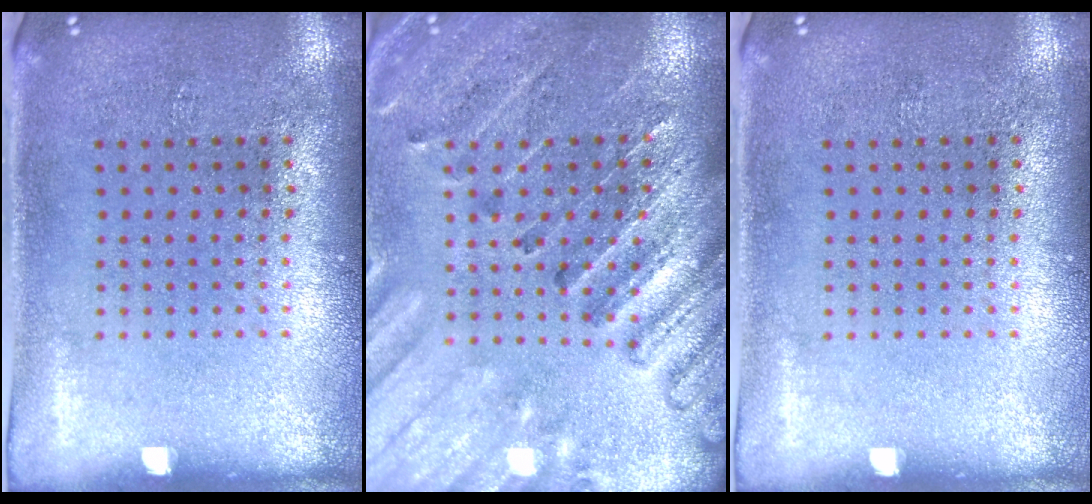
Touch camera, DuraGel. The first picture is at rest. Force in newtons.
{"total": 2.6, "press": 2.6, "slide": 0.4}
{"total": 0.0}